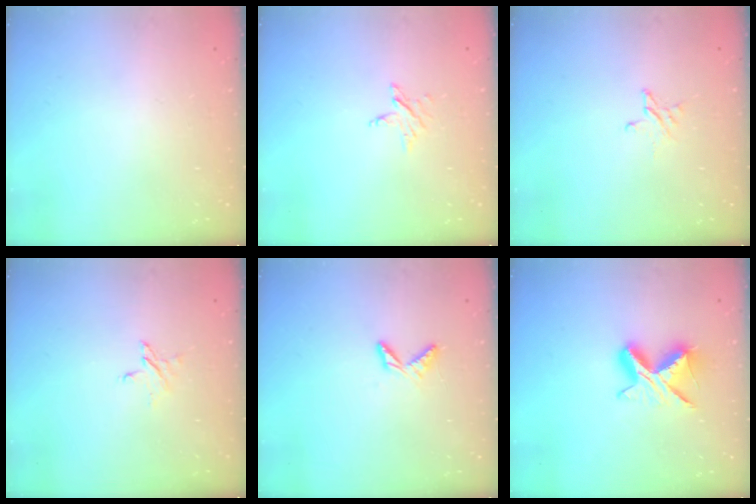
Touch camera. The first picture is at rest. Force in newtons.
{"total": 3.4, "press": 3.4, "slide": 0.4}
{"total": 2.7, "press": 2.7, "slide": 0.2}
{"total": 3.6, "press": 3.5, "slide": 0.3}
{"total": 4.7, "press": 4.7, "slide": 0.4}
{"total": 8.7, "press": 8.6, "slide": 0.6}